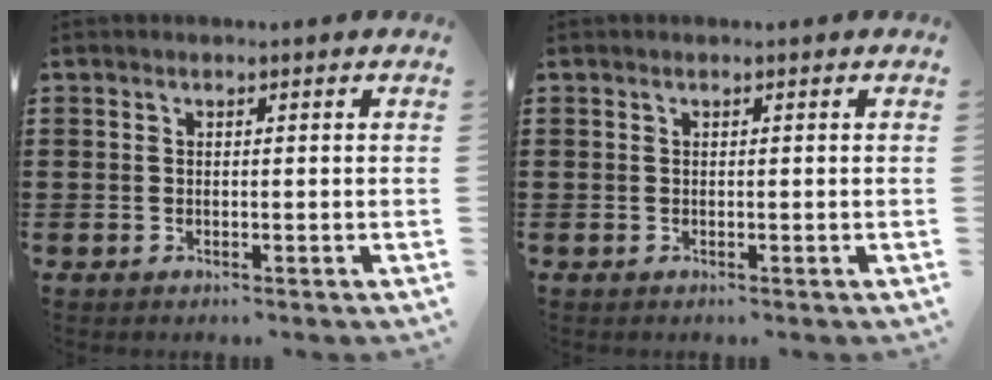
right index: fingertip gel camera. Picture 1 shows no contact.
{"total": 0.0}